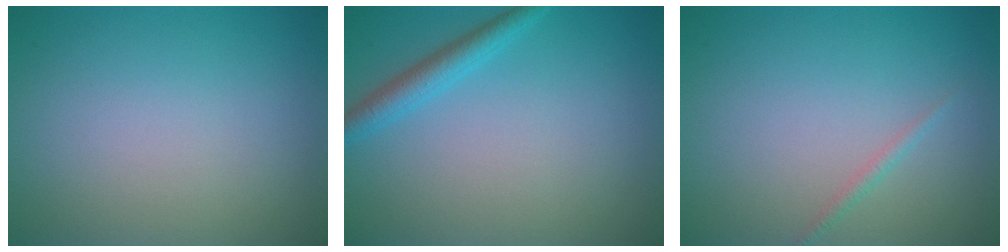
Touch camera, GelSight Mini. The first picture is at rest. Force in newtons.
{"total": 2.3, "press": 2.3, "slide": 0.2}
{"total": 0.7, "press": 0.7, "slide": 0.1}